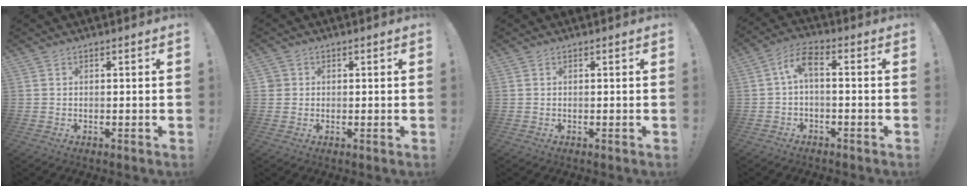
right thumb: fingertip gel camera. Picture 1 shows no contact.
{"total": 2.1, "force": [0.5, 2.0, 0.5], "torque": [-0.008, 0.003, 0.011]}
{"total": 0.0}
{"total": 6.1, "force": [-0.2, 2.2, 5.6], "torque": [-0.120, 0.005, -0.005]}